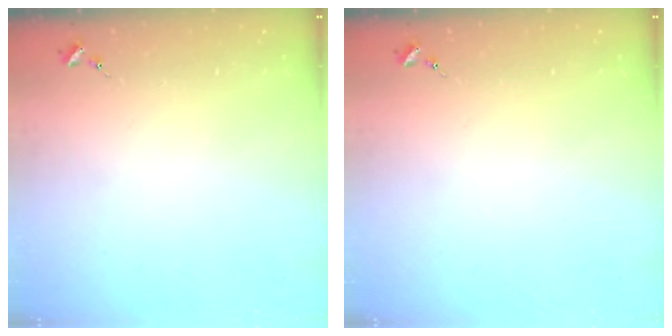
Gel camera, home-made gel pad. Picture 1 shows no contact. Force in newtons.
{"total": 0.0}